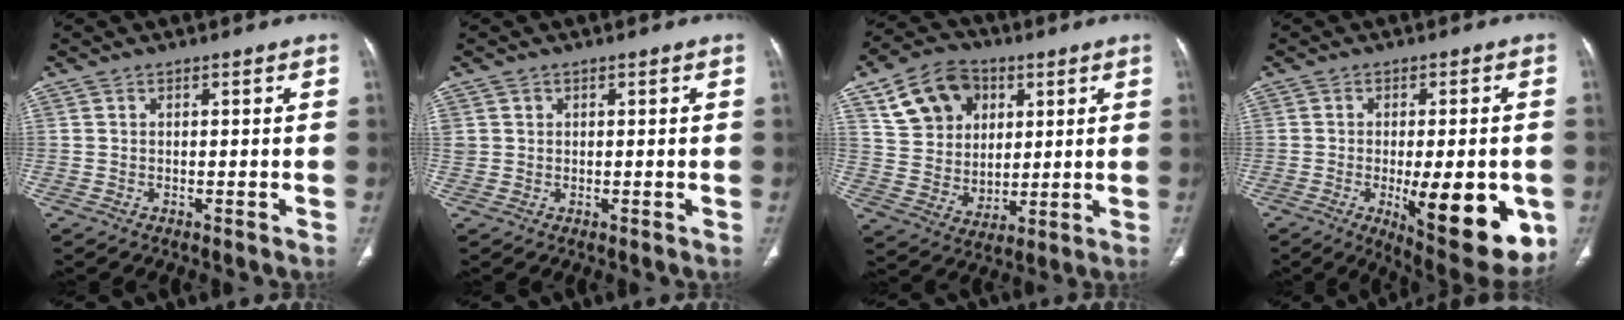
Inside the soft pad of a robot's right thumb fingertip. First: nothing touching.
{"total": 2.0, "force": [0.7, 1.8, 0.5], "torque": [0.003, 0.001, 0.016]}
{"total": 15.0, "force": [6.2, 11.6, 7.2], "torque": [-0.092, -0.012, 0.114]}
{"total": 18.8, "force": [-5.0, 6.7, 16.9], "torque": [-0.182, -0.017, -0.046]}